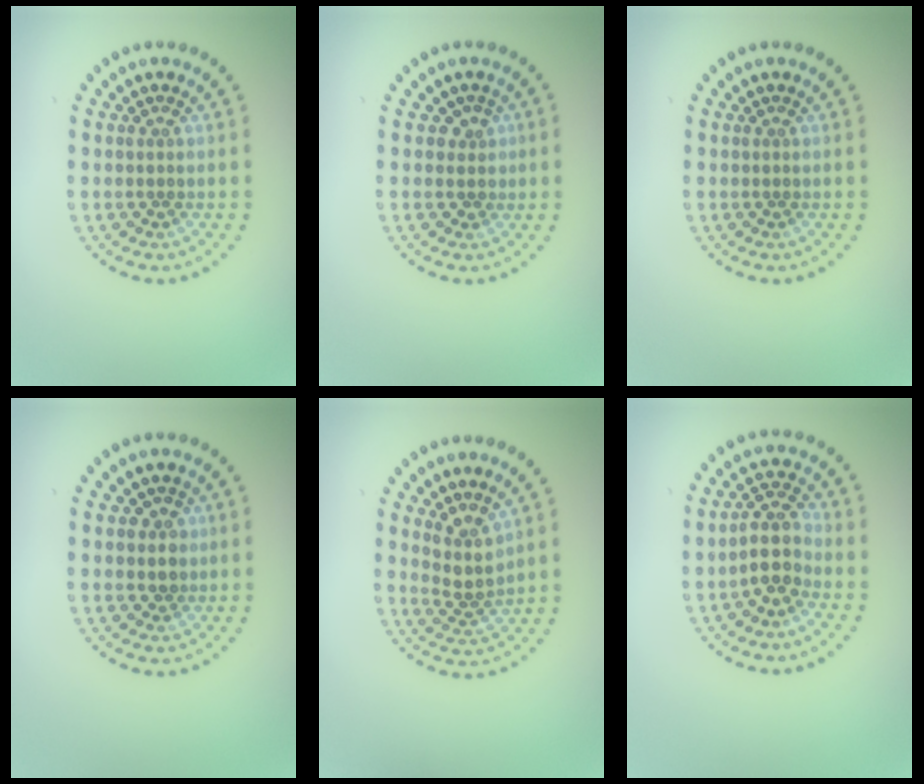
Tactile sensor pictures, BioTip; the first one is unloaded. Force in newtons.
{"total": 1.6, "press": 1.2, "slide": 1.0}
{"total": 0.0}
{"total": 1.9, "press": 1.7, "slide": 0.8}
{"total": 2.7, "press": 2.0, "slide": 1.8}
{"total": 3.1, "press": 2.7, "slide": 1.5}